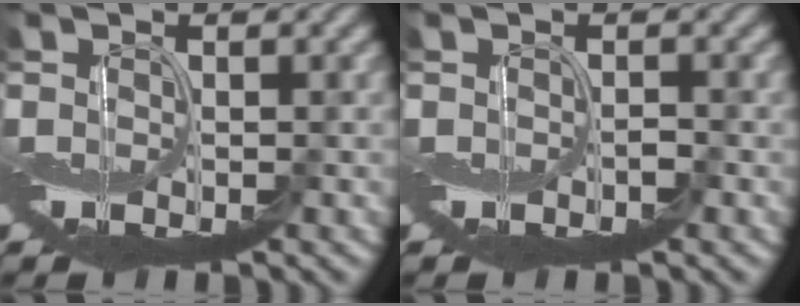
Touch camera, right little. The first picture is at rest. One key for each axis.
{"total": 0.7, "fx": -0.6, "fy": 0.2, "fz": 0.3, "tx": -0.007, "ty": -0.001, "tz": -0.010}